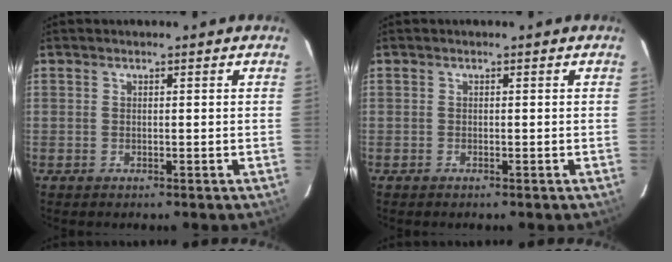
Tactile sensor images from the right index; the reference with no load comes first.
{"total": 0.0}